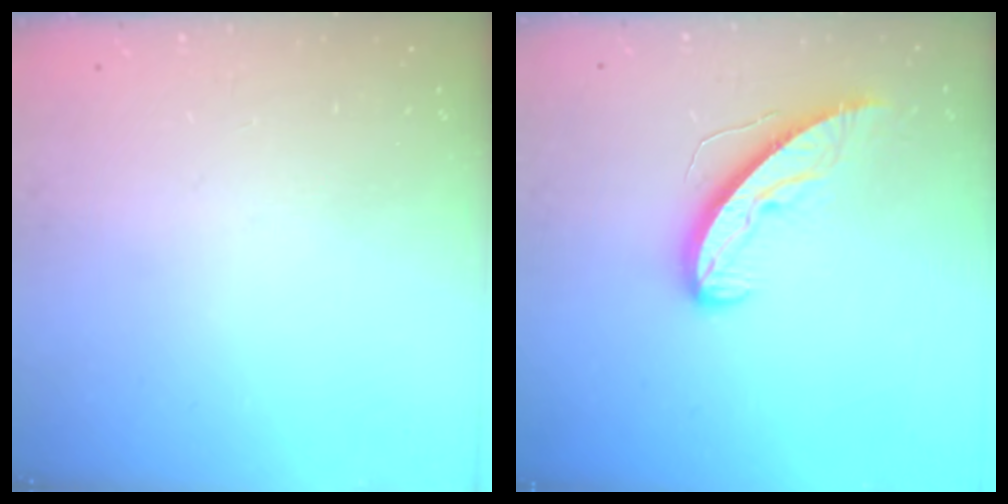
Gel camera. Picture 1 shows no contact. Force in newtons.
{"total": 9.0, "press": 9.0, "slide": 0.1}